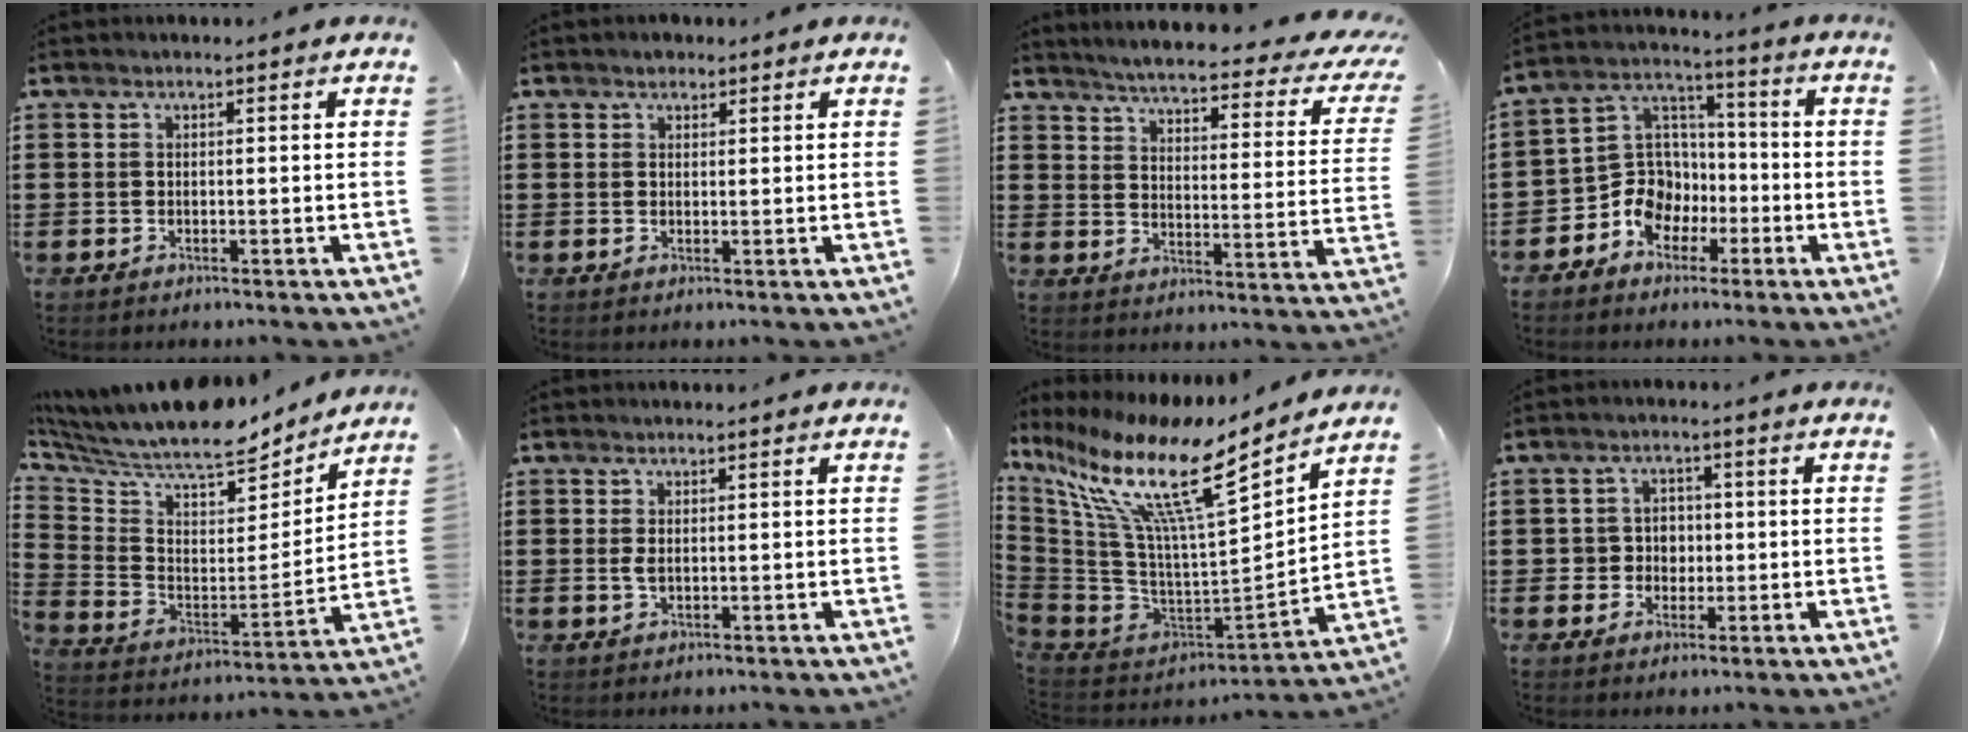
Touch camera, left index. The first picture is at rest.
{"total": 1.4, "force": [1.2, 0.6, 0.2], "torque": [0.002, 0.000, 0.022]}
{"total": 4.5, "force": [3.9, 0.0, 2.3], "torque": [-0.065, -0.029, 0.058]}
{"total": 9.1, "force": [-3.8, 7.8, 2.7], "torque": [-0.096, 0.010, -0.074]}
{"total": 9.8, "force": [8.8, 2.3, 3.7], "torque": [-0.108, -0.067, 0.149]}
{"total": 1.5, "force": [0.3, 0.5, 1.3], "torque": [-0.034, -0.001, 0.003]}
{"total": 14.7, "force": [8.8, 2.6, 11.5], "torque": [-0.256, -0.065, 0.133]}
{"total": 3.1, "force": [-0.1, 2.9, 1.0], "torque": [-0.032, 0.008, -0.008]}